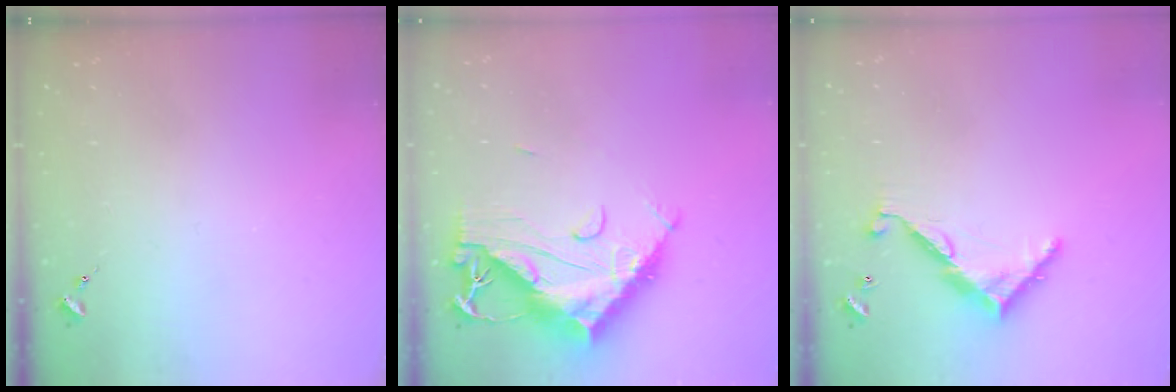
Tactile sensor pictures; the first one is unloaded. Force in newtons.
{"total": 17.4, "press": 17.3, "slide": 1.6}
{"total": 8.9, "press": 8.9, "slide": 0.6}